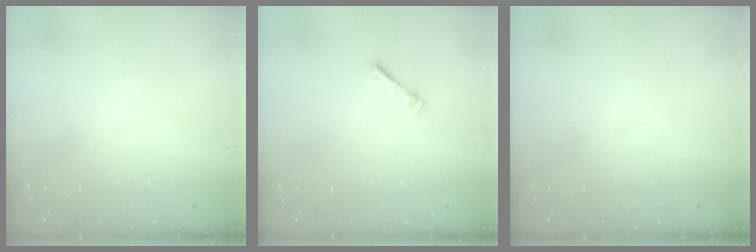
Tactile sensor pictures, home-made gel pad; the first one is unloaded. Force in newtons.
{"total": 1.1, "press": 1.1, "slide": 0.2}
{"total": 0.0}